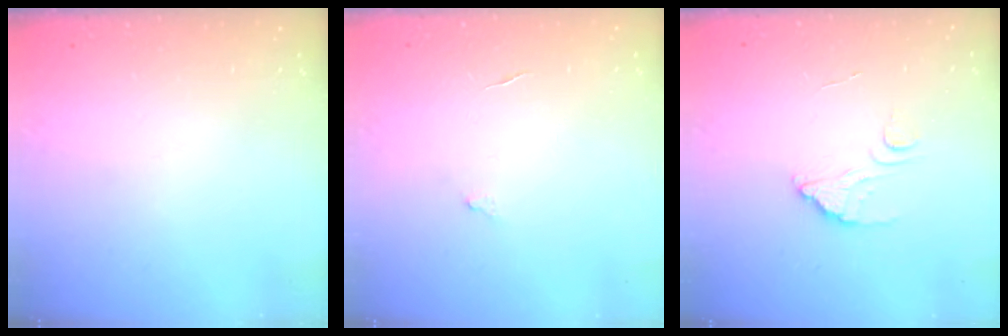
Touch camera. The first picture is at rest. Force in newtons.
{"total": 2.8, "press": 2.8, "slide": 0.2}
{"total": 4.4, "press": 4.3, "slide": 0.3}